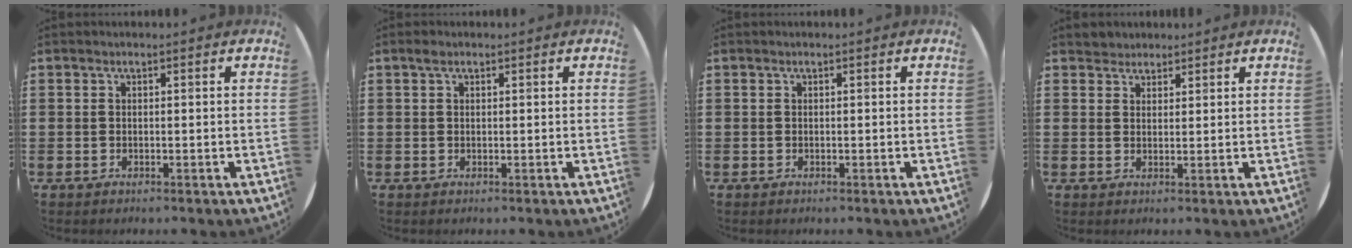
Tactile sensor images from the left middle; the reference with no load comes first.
{"total": 0.7, "force": [0.4, 0.4, 0.4], "torque": [0.000, 0.003, 0.005]}
{"total": 0.0}
{"total": 2.0, "force": [1.8, 0.8, -0.4], "torque": [0.004, 0.005, 0.037]}